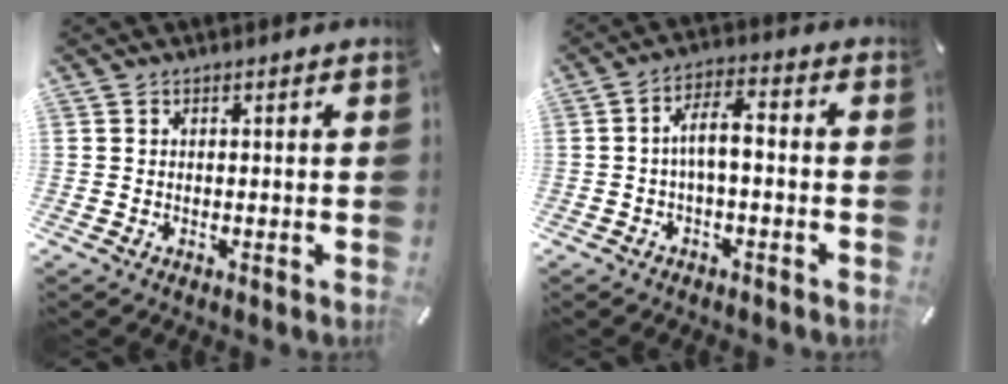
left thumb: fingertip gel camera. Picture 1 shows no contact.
{"total": 6.1, "force": [-0.9, 2.6, 5.5], "torque": [-0.104, 0.017, -0.019]}